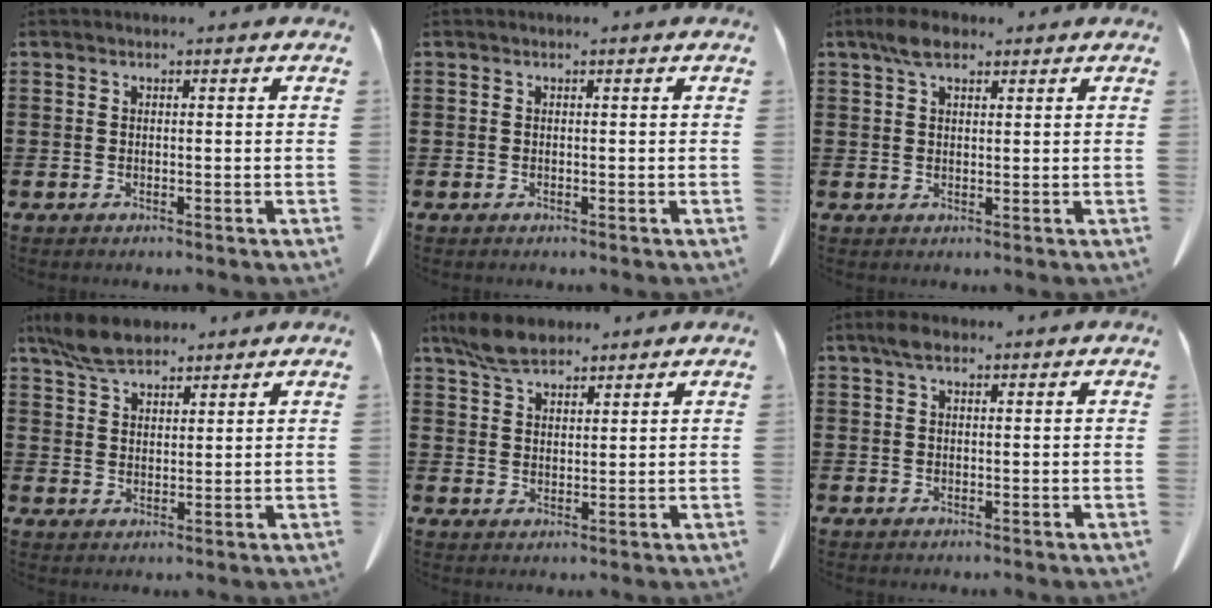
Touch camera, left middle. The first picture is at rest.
{"total": 0.0}
{"total": 4.1, "force": [2.6, 1.9, 2.5], "torque": [-0.047, 0.006, 0.047]}
{"total": 5.9, "force": [4.7, 2.6, 2.4], "torque": [-0.062, 0.002, 0.090]}
{"total": 5.4, "force": [4.2, 2.5, 2.2], "torque": [-0.057, 0.002, 0.080]}
{"total": 2.3, "force": [1.3, 1.2, 1.5], "torque": [-0.034, 0.007, 0.024]}